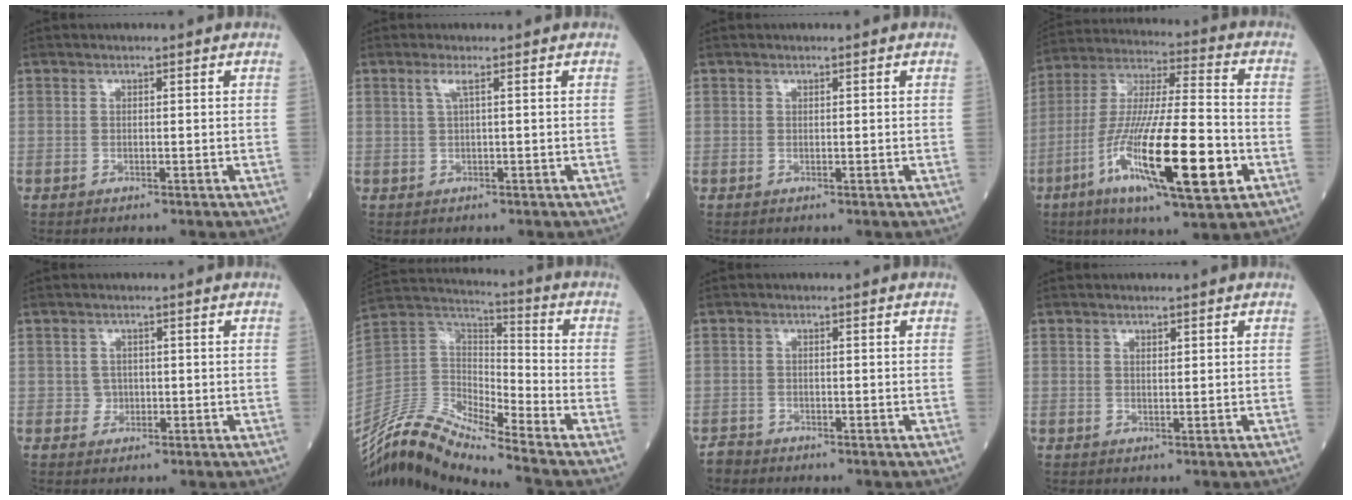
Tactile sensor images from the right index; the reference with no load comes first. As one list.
[{"total": 1.3, "force": [0.3, -0.3, 1.2], "torque": [-0.030, 0.005, 0.007]}, {"total": 0.0}, {"total": 21.6, "force": [-7.6, 2.8, 20.0], "torque": [-0.375, -0.028, -0.132]}, {"total": 1.5, "force": [-0.2, 1.5, 0.2], "torque": [0.000, 0.005, -0.004]}, {"total": 13.3, "force": [-12.3, 0.7, 5.0], "torque": [-0.107, 0.037, -0.240]}, {"total": 1.4, "force": [-1.3, 0.5, -0.2], "torque": [0.001, -0.001, -0.026]}, {"total": 0.7, "force": [0.4, 0.2, 0.5], "torque": [-0.010, -0.002, 0.007]}]